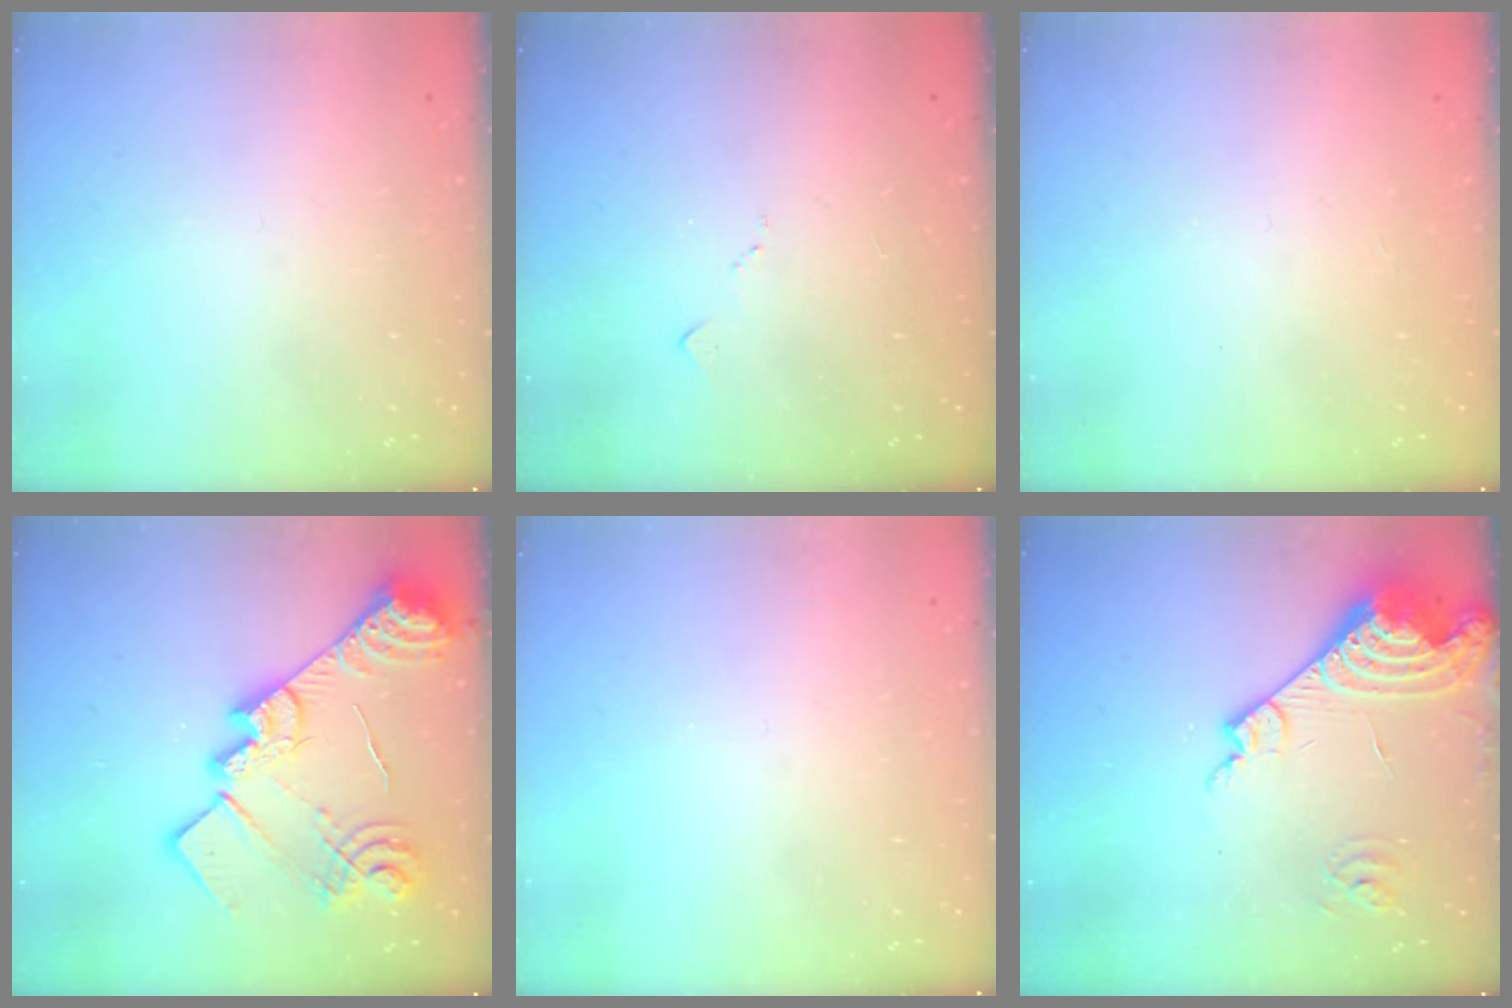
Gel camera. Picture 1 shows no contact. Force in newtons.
{"total": 5.6, "press": 5.5, "slide": 0.8}
{"total": 1.1, "press": 1.1, "slide": 0.1}
{"total": 26.5, "press": 26.4, "slide": 2.2}
{"total": 0.0}
{"total": 17.0, "press": 16.9, "slide": 2.0}